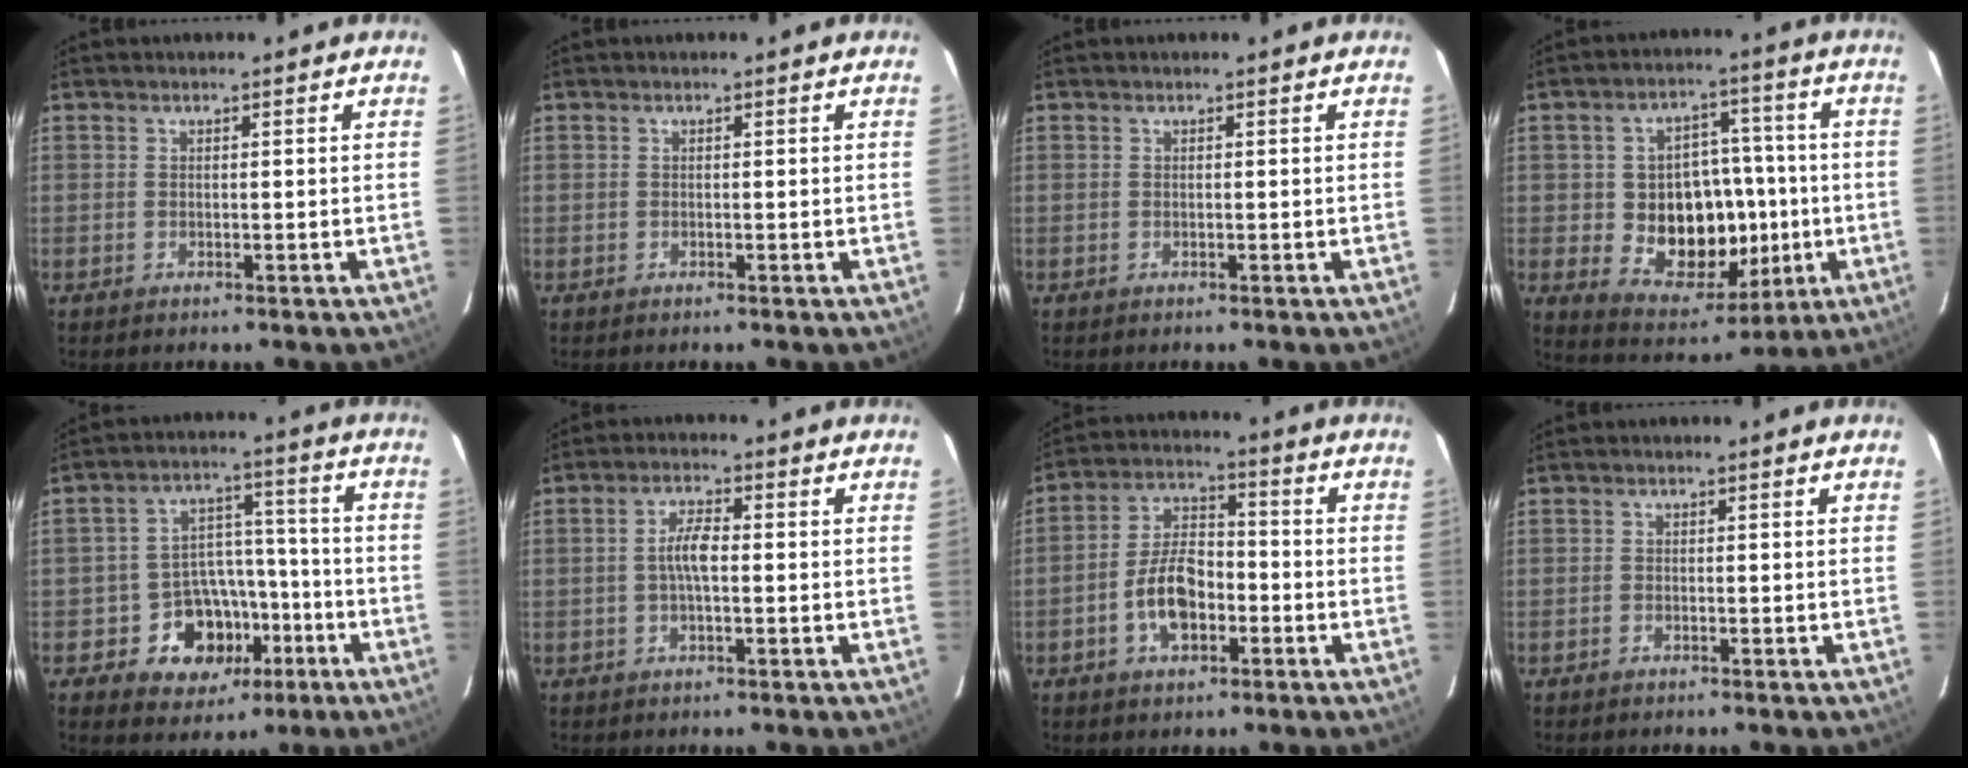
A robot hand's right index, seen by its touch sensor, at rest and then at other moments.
{"total": 0.0}
{"total": 0.0}
{"total": 15.0, "force": [-2.2, 11.5, 9.4], "torque": [-0.181, 0.010, -0.010]}
{"total": 11.7, "force": [-5.3, 9.4, 4.6], "torque": [-0.092, 0.038, -0.062]}
{"total": 4.0, "force": [-0.4, 1.2, 3.8], "torque": [-0.076, 0.008, -0.007]}
{"total": 9.5, "force": [-3.5, 5.2, 7.1], "torque": [-0.142, 0.018, -0.058]}
{"total": 0.6, "force": [-0.5, 0.3, 0.0], "torque": [-0.001, 0.002, -0.009]}